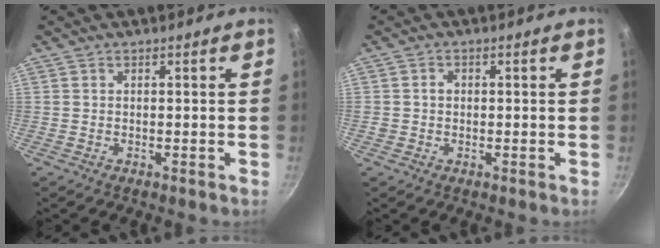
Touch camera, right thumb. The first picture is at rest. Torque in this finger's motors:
{"motor_torque": [0.41, 0.61, 0.44, -0.02, -0.01]}